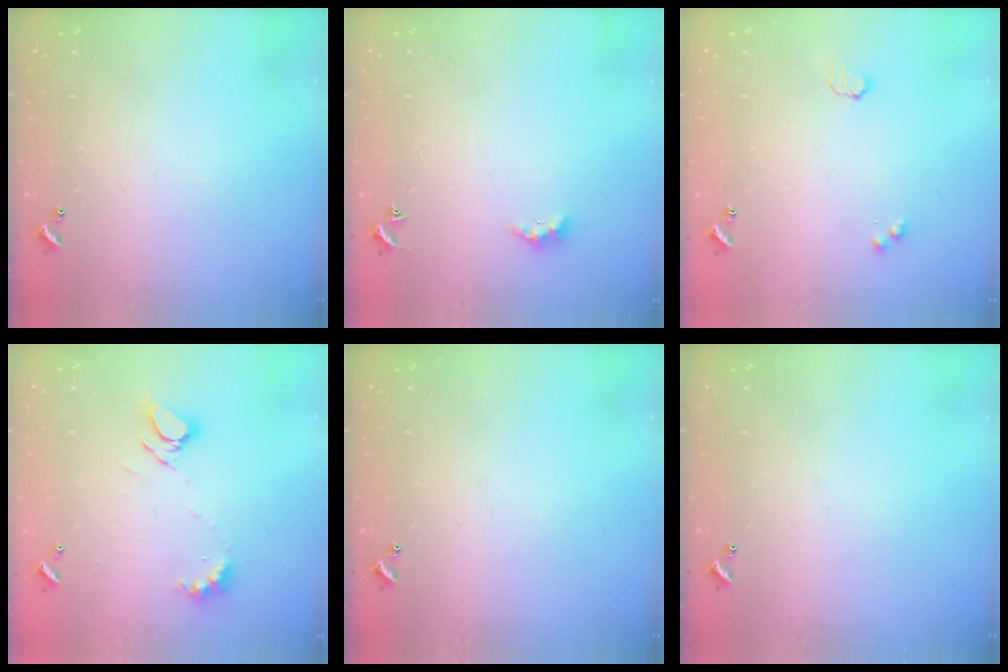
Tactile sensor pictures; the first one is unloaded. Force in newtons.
{"total": 2.4, "press": 2.4, "slide": 0.6}
{"total": 2.9, "press": 2.9, "slide": 0.5}
{"total": 7.0, "press": 7.0, "slide": 0.8}
{"total": 0.0}
{"total": 0.0}